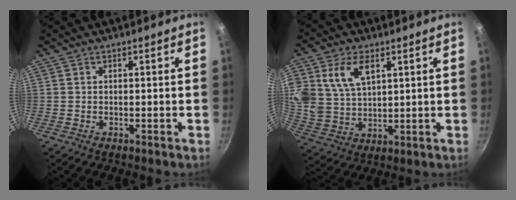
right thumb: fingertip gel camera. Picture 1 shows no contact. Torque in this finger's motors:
{"motor_torque": [-0.52, 1.18, 0.62, 0.75, 0.14]}